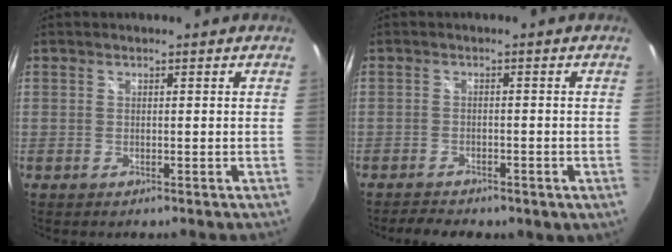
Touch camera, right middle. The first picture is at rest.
{"total": 5.4, "force": [-3.8, 2.6, 2.7], "torque": [-0.062, -0.005, -0.050]}